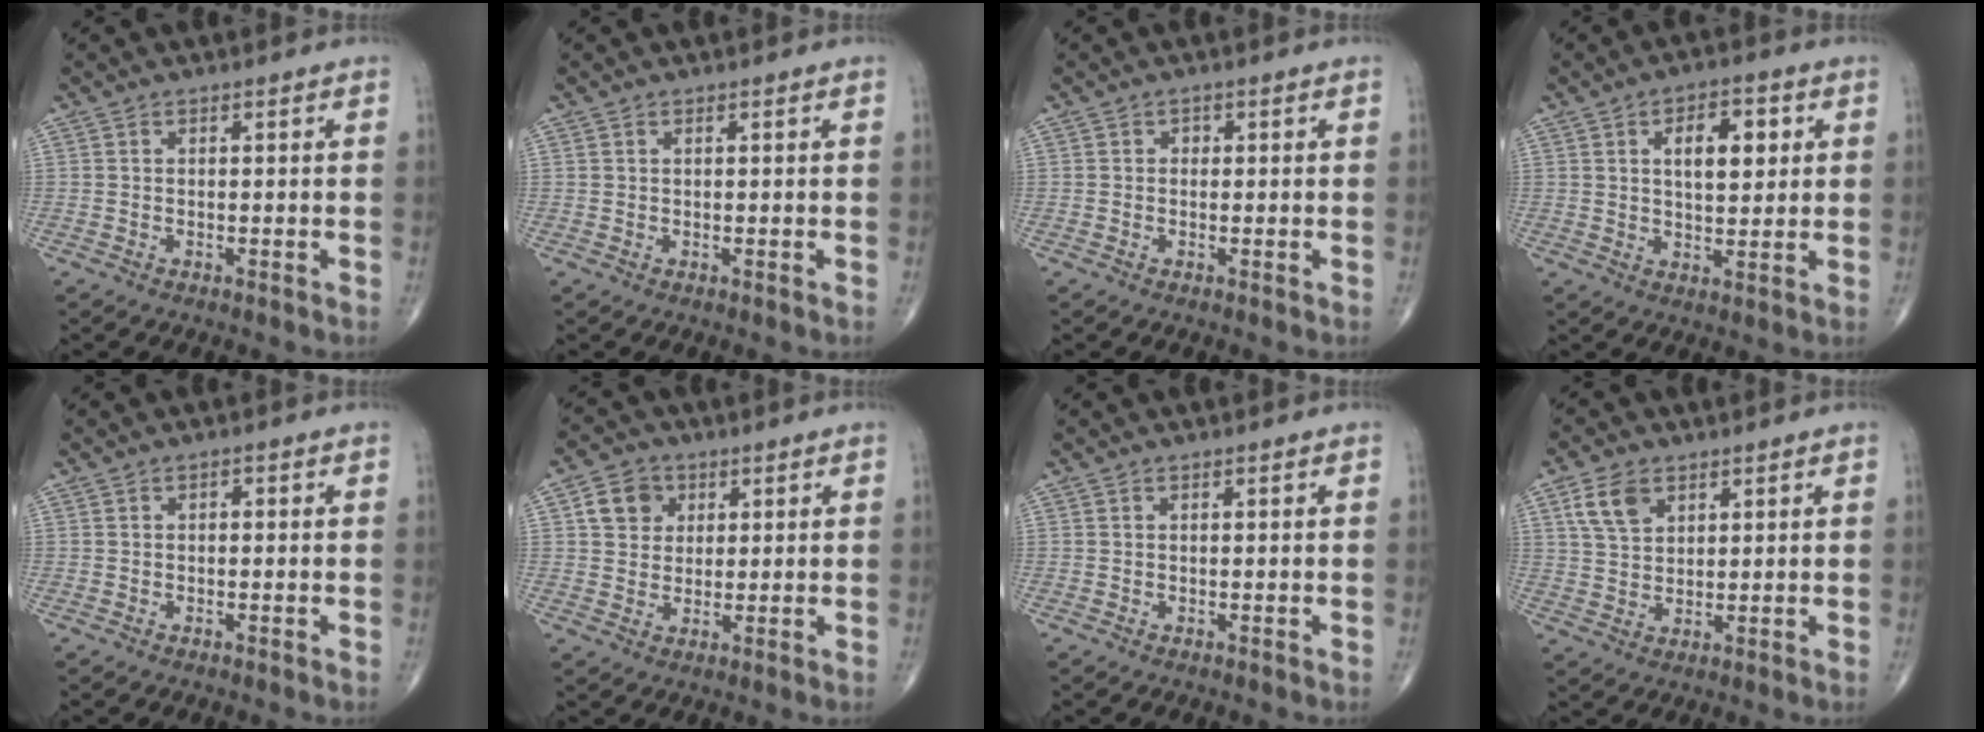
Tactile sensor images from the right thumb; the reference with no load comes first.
{"total": 0.0}
{"total": 0.7, "force": [0.1, 0.6, 0.3], "torque": [0.002, 0.002, -0.003]}
{"total": 8.5, "force": [2.4, 4.2, 6.9], "torque": [-0.079, -0.006, 0.036]}
{"total": 0.6, "force": [0.0, 0.4, 0.5], "torque": [-0.003, 0.002, -0.003]}
{"total": 6.1, "force": [2.1, 5.2, 2.5], "torque": [-0.020, -0.002, 0.034]}
{"total": 0.0}
{"total": 6.4, "force": [3.2, 4.0, 3.8], "torque": [-0.063, -0.009, 0.065]}